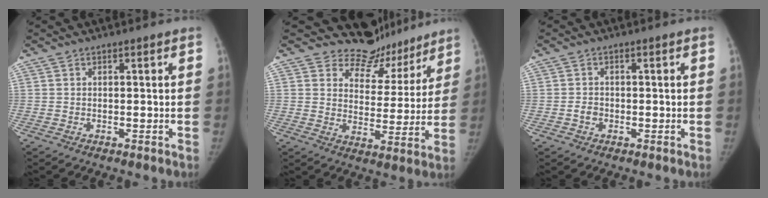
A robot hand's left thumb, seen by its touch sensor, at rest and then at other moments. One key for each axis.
{"total": 12.3, "fx": 11.0, "fy": 5.6, "fz": 0.5, "tx": 0.041, "ty": -0.089, "tz": 0.149}
{"total": 1.5, "fx": -0.5, "fy": 1.3, "fz": 0.7, "tx": -0.008, "ty": 0.004, "tz": -0.009}